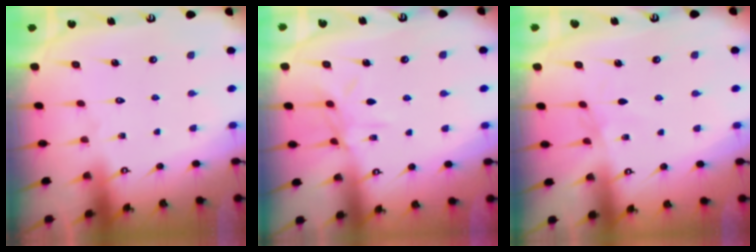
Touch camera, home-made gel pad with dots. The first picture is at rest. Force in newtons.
{"total": 6.9, "press": 6.9, "slide": 0.7}
{"total": 1.2, "press": 1.1, "slide": 0.4}